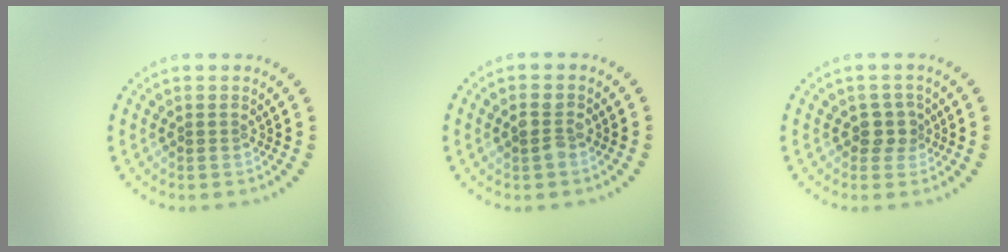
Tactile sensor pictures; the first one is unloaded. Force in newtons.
{"total": 1.4, "press": 1.4, "slide": 0.2}
{"total": 1.8, "press": 1.5, "slide": 1.0}